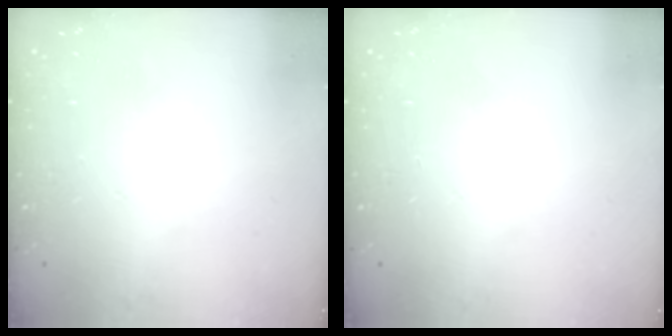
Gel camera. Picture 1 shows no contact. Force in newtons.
{"total": 0.0}